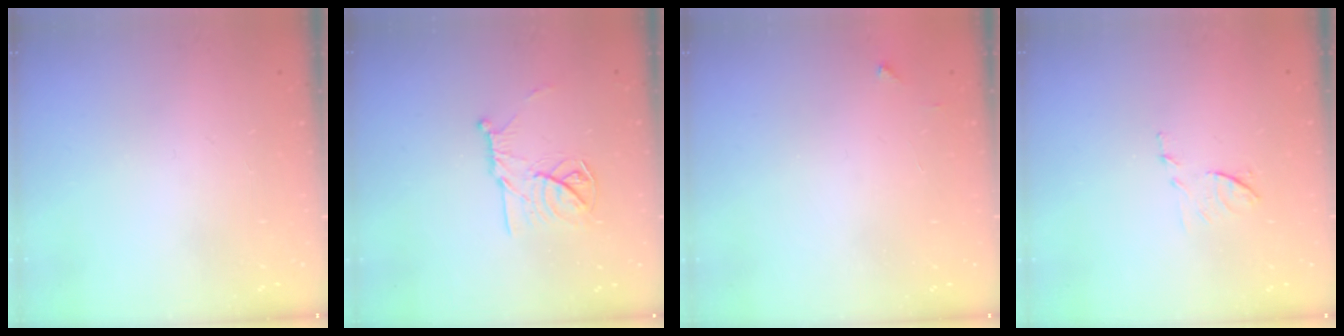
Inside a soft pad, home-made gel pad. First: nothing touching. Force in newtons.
{"total": 12.4, "press": 12.4, "slide": 0.2}
{"total": 2.0, "press": 2.0, "slide": 0.2}
{"total": 6.6, "press": 6.6, "slide": 0.5}